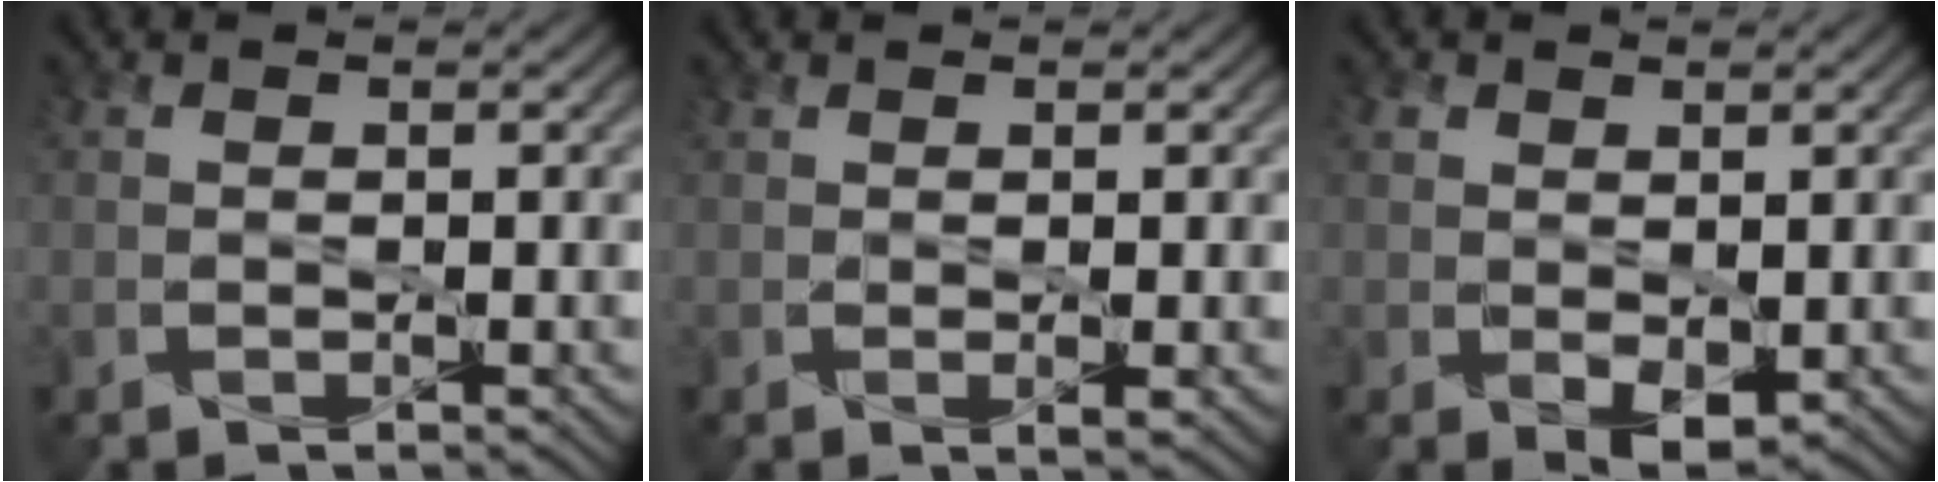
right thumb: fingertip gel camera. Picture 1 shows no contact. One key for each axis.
{"total": 0.9, "fx": 0.3, "fy": 0.1, "fz": 0.8, "tx": -0.016, "ty": 0.000, "tz": 0.005}
{"total": 3.0, "fx": 0.3, "fy": 2.2, "fz": 2.1, "tx": -0.047, "ty": -0.010, "tz": 0.010}